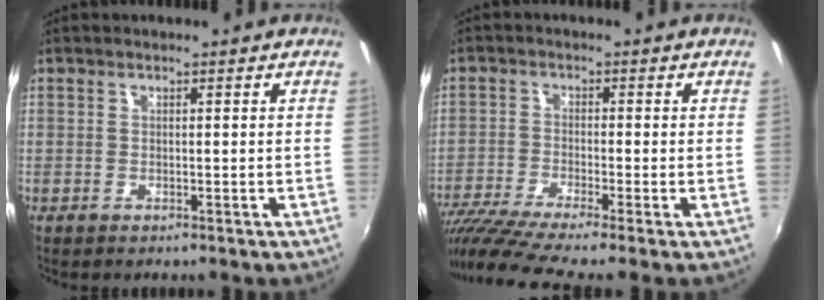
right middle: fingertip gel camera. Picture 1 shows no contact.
{"total": 10.1, "force": [-8.1, -0.5, 6.1], "torque": [-0.137, -0.045, -0.150]}